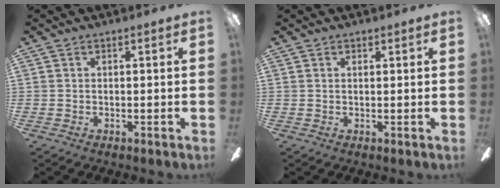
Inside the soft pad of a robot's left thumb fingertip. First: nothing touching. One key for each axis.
{"total": 0.7, "fx": 0.5, "fy": 0.4, "fz": 0.2, "tx": -0.005, "ty": 0.002, "tz": 0.009}